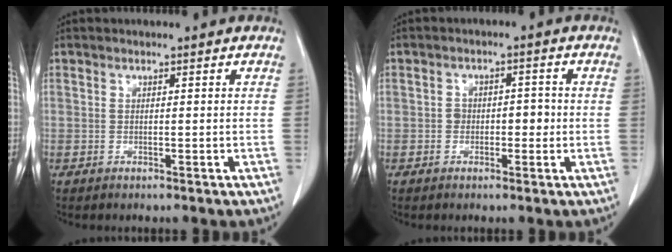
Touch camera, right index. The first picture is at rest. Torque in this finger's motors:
{"motor_torque": [0.28, -0.22, 0.00, 0.04]}